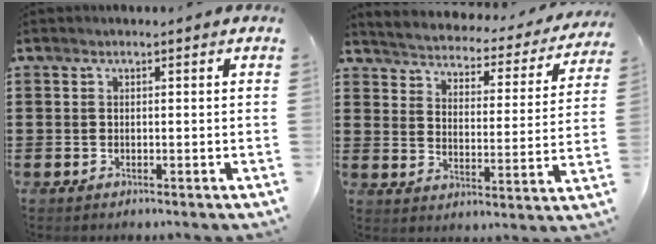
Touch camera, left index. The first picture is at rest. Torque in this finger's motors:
{"motor_torque": [2.14, 0.00, 0.71, 0.11]}